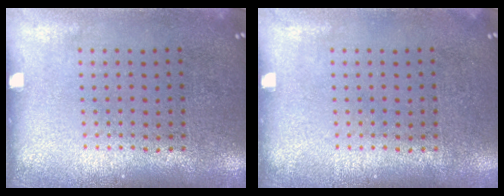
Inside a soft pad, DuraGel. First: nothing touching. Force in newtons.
{"total": 0.0}